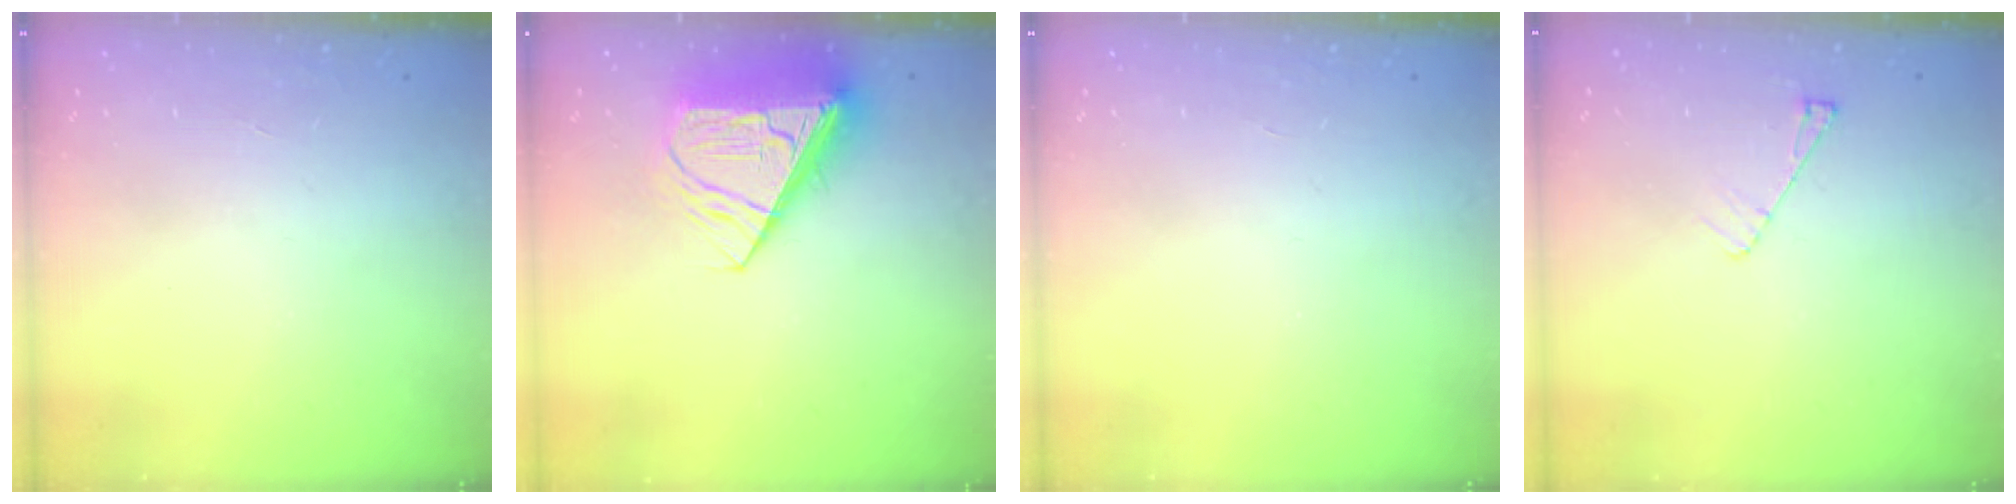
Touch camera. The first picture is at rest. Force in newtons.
{"total": 11.2, "press": 11.1, "slide": 1.6}
{"total": 0.0}
{"total": 4.8, "press": 4.7, "slide": 0.8}